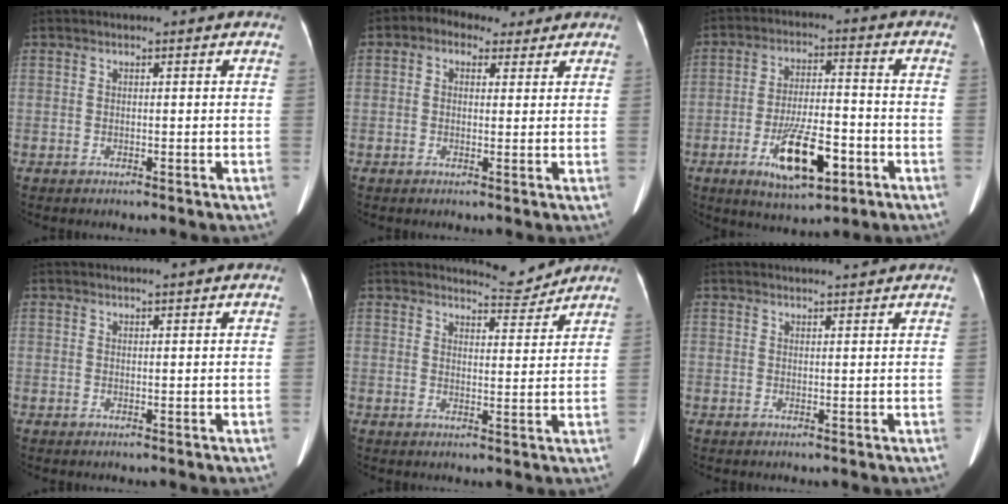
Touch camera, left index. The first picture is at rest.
{"total": 5.0, "force": [2.8, 3.5, 2.2], "torque": [-0.039, 0.034, 0.044]}
{"total": 11.5, "force": [-5.0, 3.5, 9.8], "torque": [-0.179, -0.008, -0.080]}
{"total": 0.8, "force": [0.6, -0.1, 0.4], "torque": [-0.007, 0.005, 0.012]}
{"total": 4.0, "force": [4.0, 0.0, -0.4], "torque": [-0.002, -0.018, 0.057]}
{"total": 2.2, "force": [2.2, -0.2, 0.5], "torque": [-0.007, 0.006, 0.032]}